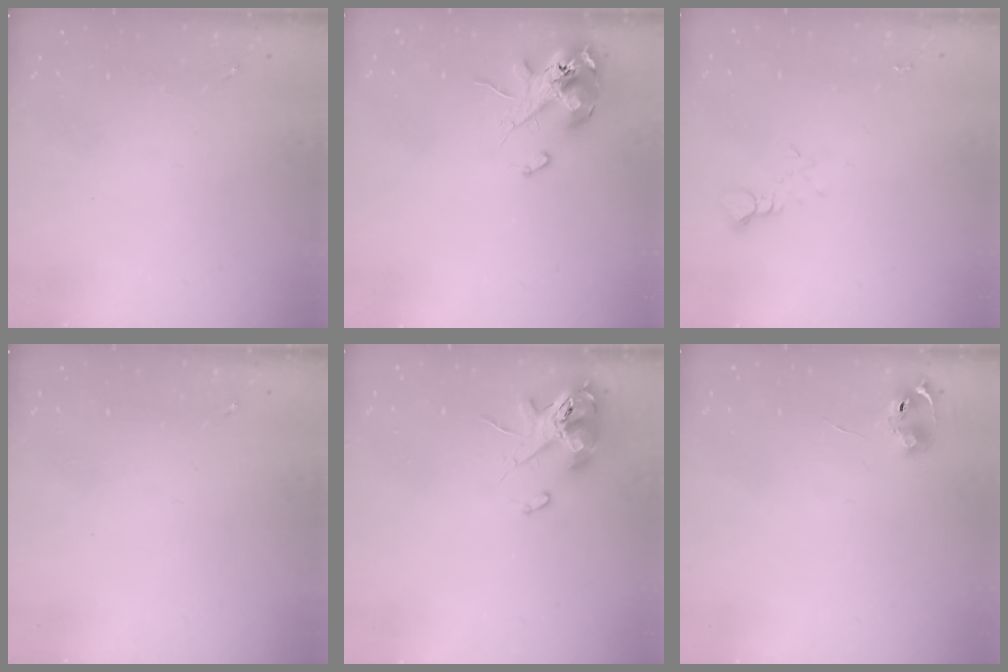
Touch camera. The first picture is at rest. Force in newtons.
{"total": 12.4, "press": 12.2, "slide": 2.2}
{"total": 4.0, "press": 4.0, "slide": 0.4}
{"total": 0.0}
{"total": 12.2, "press": 12.0, "slide": 2.0}
{"total": 6.3, "press": 6.3, "slide": 0.8}